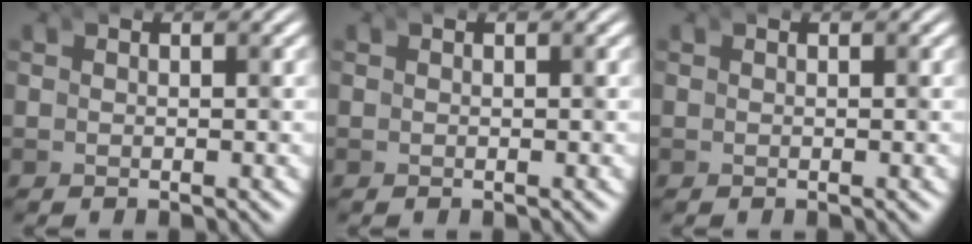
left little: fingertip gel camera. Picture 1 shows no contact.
{"total": 0.0}
{"total": 0.0}